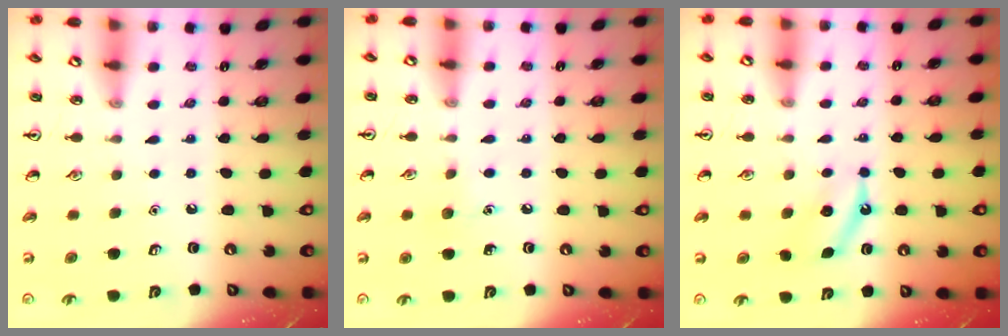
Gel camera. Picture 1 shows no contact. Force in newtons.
{"total": 5.0, "press": 4.7, "slide": 1.5}
{"total": 4.8, "press": 4.7, "slide": 0.9}